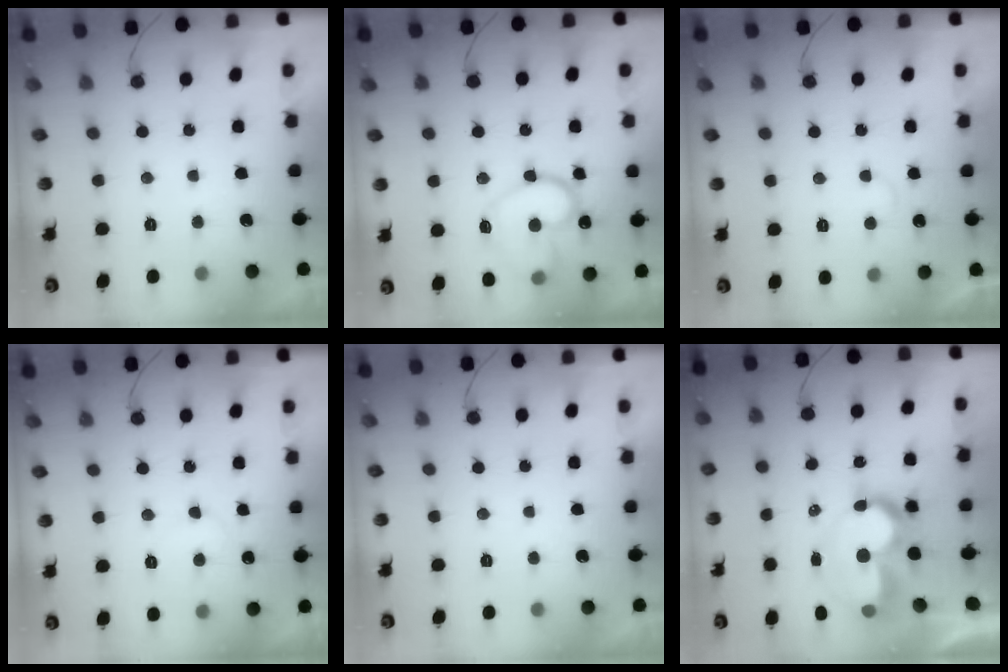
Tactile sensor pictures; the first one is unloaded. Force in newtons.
{"total": 15.5, "press": 15.4, "slide": 1.3}
{"total": 4.1, "press": 4.1, "slide": 0.2}
{"total": 6.8, "press": 6.8, "slide": 0.4}
{"total": 0.0}
{"total": 10.5, "press": 10.4, "slide": 1.0}